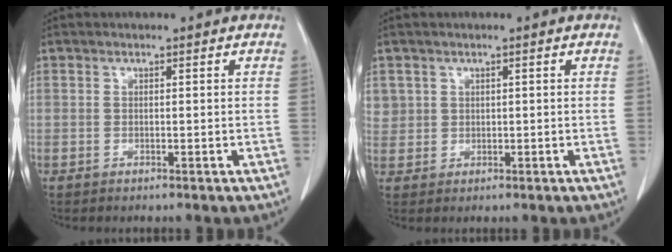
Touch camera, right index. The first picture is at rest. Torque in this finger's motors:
{"motor_torque": [-0.02, 0.03, 0.04, 0.03]}